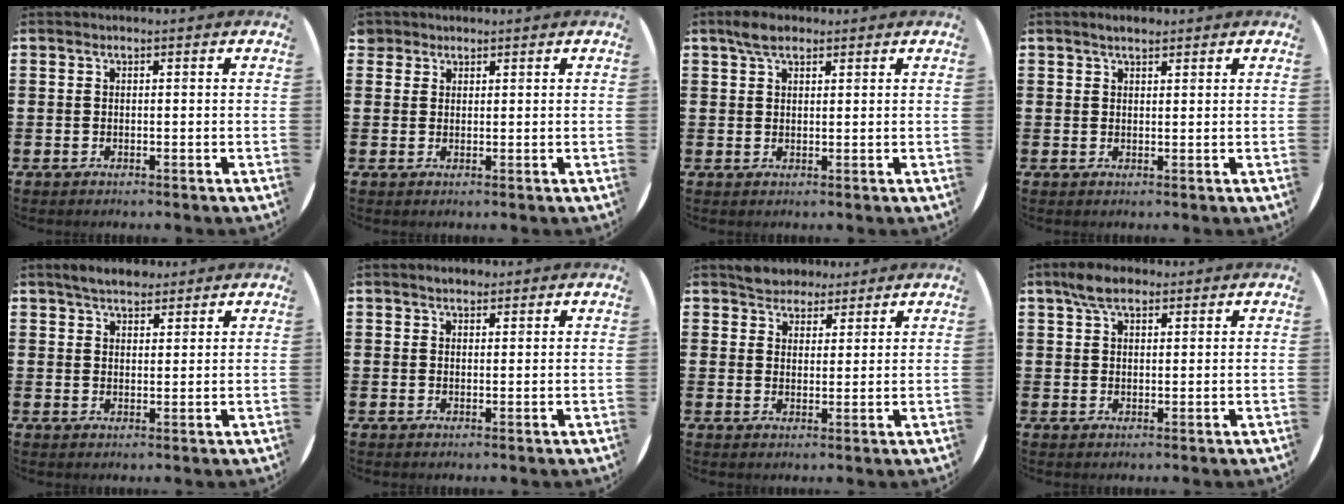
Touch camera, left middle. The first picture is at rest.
{"total": 1.5, "force": [1.3, 0.8, 0.0], "torque": [0.005, 0.000, 0.024]}
{"total": 3.0, "force": [2.3, 1.3, 1.5], "torque": [-0.025, 0.005, 0.039]}
{"total": 1.7, "force": [1.5, 0.5, 0.7], "torque": [-0.007, 0.001, 0.024]}
{"total": 3.6, "force": [3.2, 1.2, 1.0], "torque": [-0.018, -0.003, 0.059]}
{"total": 1.7, "force": [1.6, 0.6, 0.5], "torque": [-0.002, 0.001, 0.027]}
{"total": 3.5, "force": [3.2, 1.5, -0.2], "torque": [-0.007, 0.002, 0.061]}
{"total": 4.3, "force": [3.1, 1.8, 2.3], "torque": [-0.043, 0.006, 0.055]}